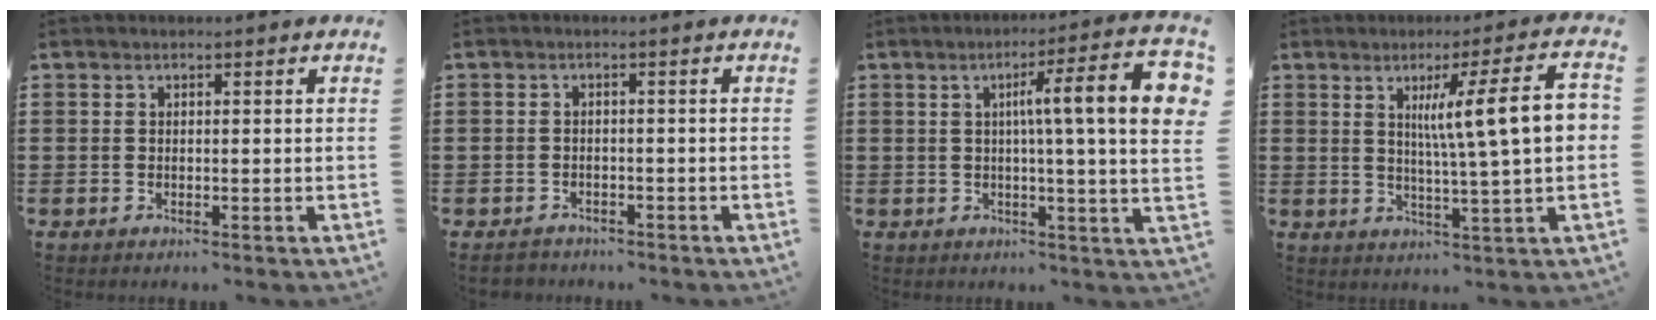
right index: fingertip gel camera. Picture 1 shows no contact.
{"total": 1.6, "force": [-1.5, 0.6, -0.1], "torque": [-0.003, 0.003, -0.035]}
{"total": 12.0, "force": [2.2, 0.5, 11.8], "torque": [-0.191, -0.005, 0.028]}
{"total": 11.3, "force": [1.9, 0.6, 11.2], "torque": [-0.187, -0.003, 0.025]}